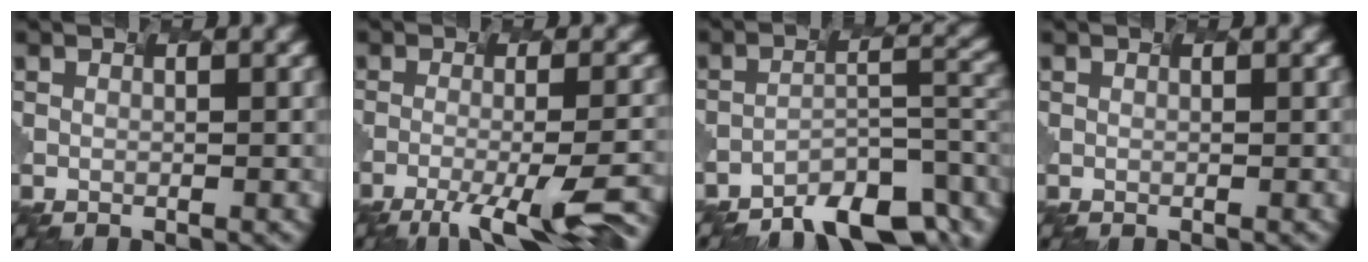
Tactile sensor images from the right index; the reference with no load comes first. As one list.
[{"total": 10.6, "force": [-5.8, 2.6, 8.5], "torque": [-0.116, -0.011, -0.071]}, {"total": 7.1, "force": [-5.9, 1.6, 3.5], "torque": [-0.049, 0.007, -0.087]}, {"total": 0.0}]